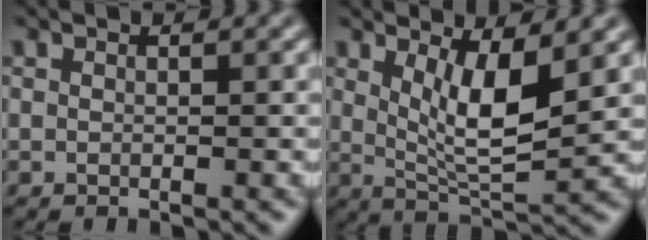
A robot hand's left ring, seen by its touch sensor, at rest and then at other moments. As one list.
[{"total": 5.5, "force": [1.8, 1.6, 4.9], "torque": [-0.090, -0.015, 0.039]}]